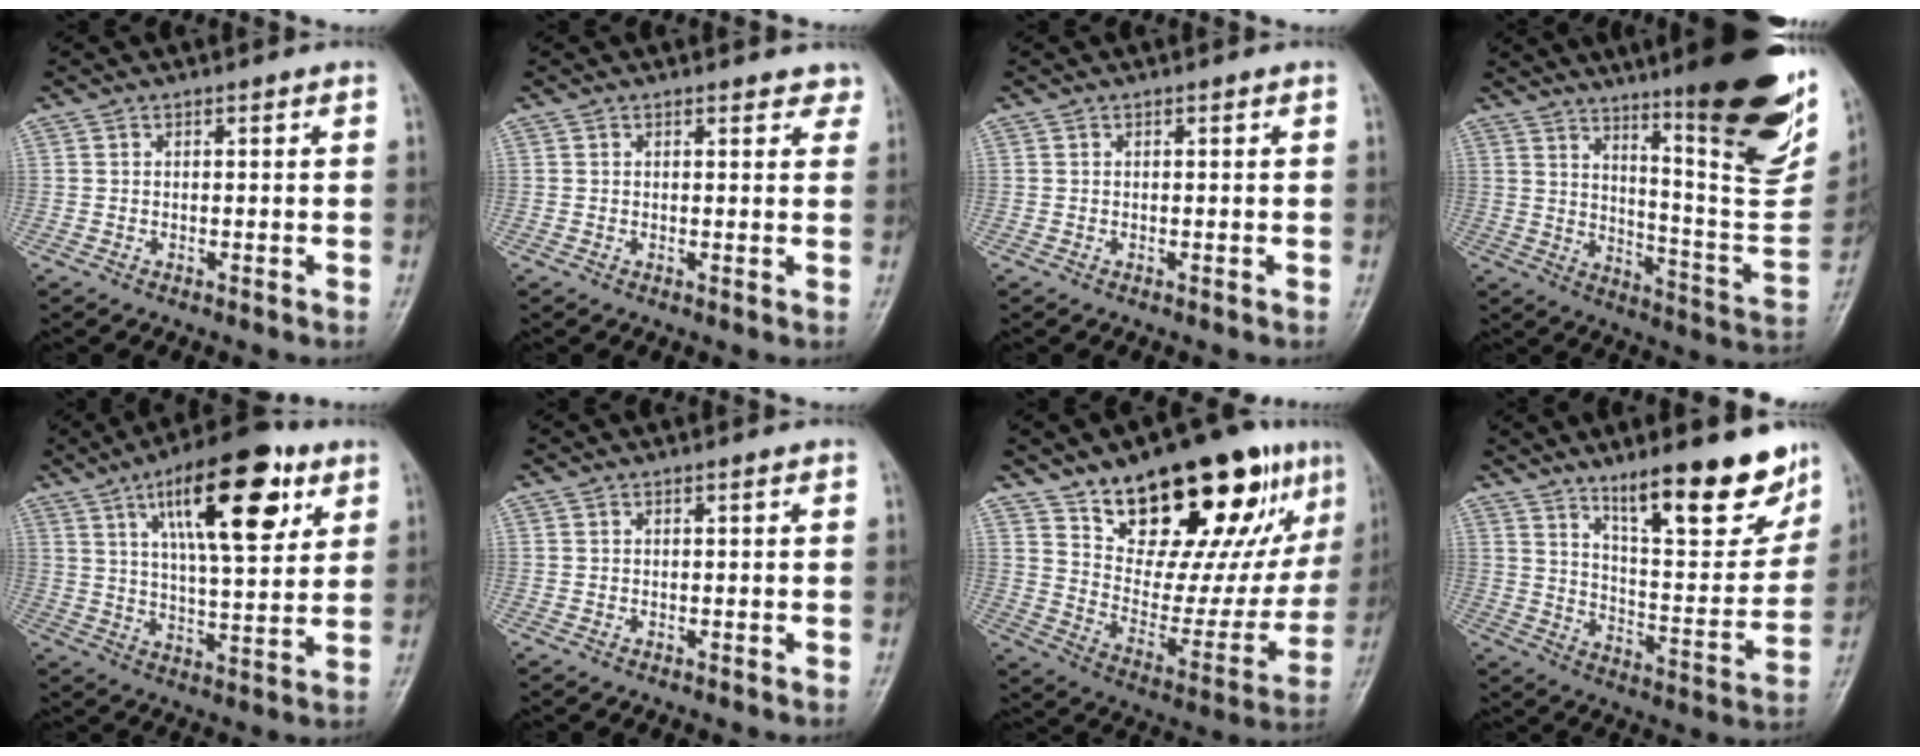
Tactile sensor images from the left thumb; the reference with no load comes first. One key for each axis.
{"total": 2.8, "fx": 2.4, "fy": 1.3, "fz": 0.7, "tx": 0.020, "ty": -0.010, "tz": 0.015}
{"total": 0.0}
{"total": 27.6, "fx": 16.2, "fy": 5.2, "fz": 21.8, "tx": -0.279, "ty": -0.082, "tz": 0.239}
{"total": 19.8, "fx": 9.0, "fy": 7.1, "fz": 16.1, "tx": -0.217, "ty": -0.027, "tz": 0.142}
{"total": 0.0}
{"total": 27.6, "fx": 16.6, "fy": 11.5, "fz": 18.8, "tx": -0.226, "ty": -0.057, "tz": 0.265}
{"total": 18.4, "fx": 12.5, "fy": 5.0, "fz": 12.4, "tx": -0.137, "ty": -0.081, "tz": 0.201}